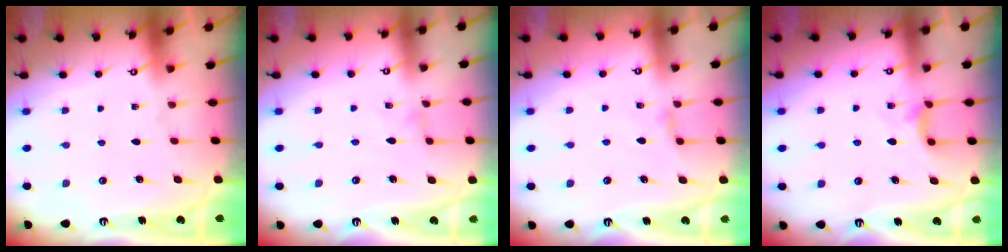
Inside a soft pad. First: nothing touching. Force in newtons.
{"total": 0.0}
{"total": 2.4, "press": 2.3, "slide": 0.4}
{"total": 6.0, "press": 5.9, "slide": 0.6}